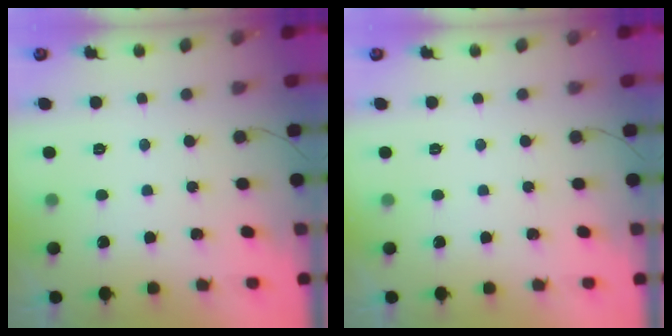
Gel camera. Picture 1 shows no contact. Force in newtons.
{"total": 0.0}